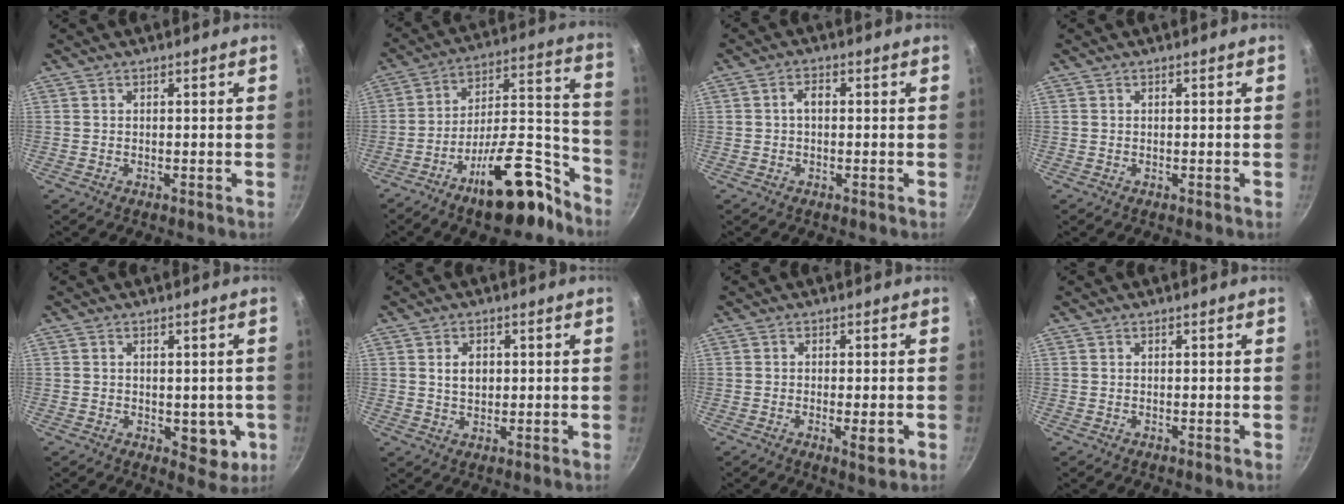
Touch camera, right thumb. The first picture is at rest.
{"total": 20.8, "force": [-13.4, 8.0, 13.8], "torque": [-0.149, 0.116, -0.212]}
{"total": 2.3, "force": [0.0, 1.5, 1.8], "torque": [-0.028, 0.011, -0.003]}
{"total": 0.0}
{"total": 6.5, "force": [-1.0, 4.2, 4.9], "torque": [-0.036, -0.003, -0.007]}
{"total": 4.2, "force": [0.9, 2.9, 2.9], "torque": [-0.037, -0.002, 0.017]}
{"total": 4.1, "force": [-1.3, 1.2, 3.7], "torque": [-0.058, -0.002, -0.019]}
{"total": 0.0}